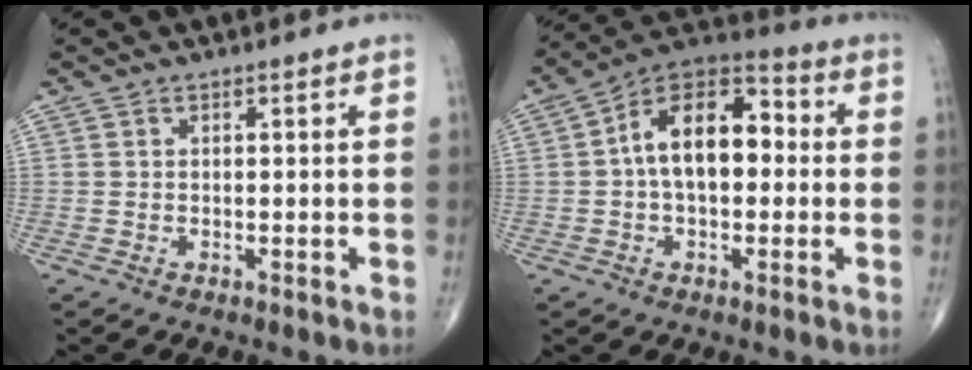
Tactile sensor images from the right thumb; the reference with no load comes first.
{"total": 14.8, "force": [0.8, 8.6, 12.0], "torque": [-0.177, 0.039, -0.002]}